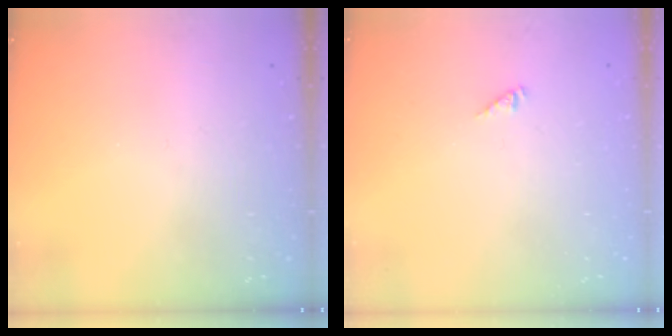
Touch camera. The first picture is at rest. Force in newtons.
{"total": 0.0}